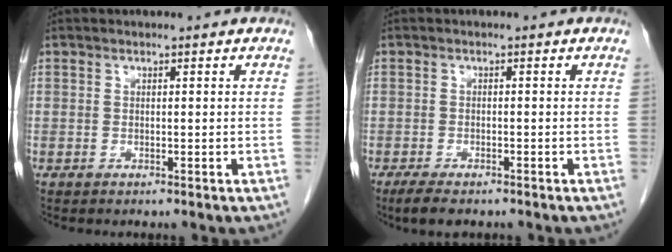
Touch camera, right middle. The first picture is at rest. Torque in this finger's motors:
{"motor_torque": [0.25, -0.09, 0.00, 0.00]}